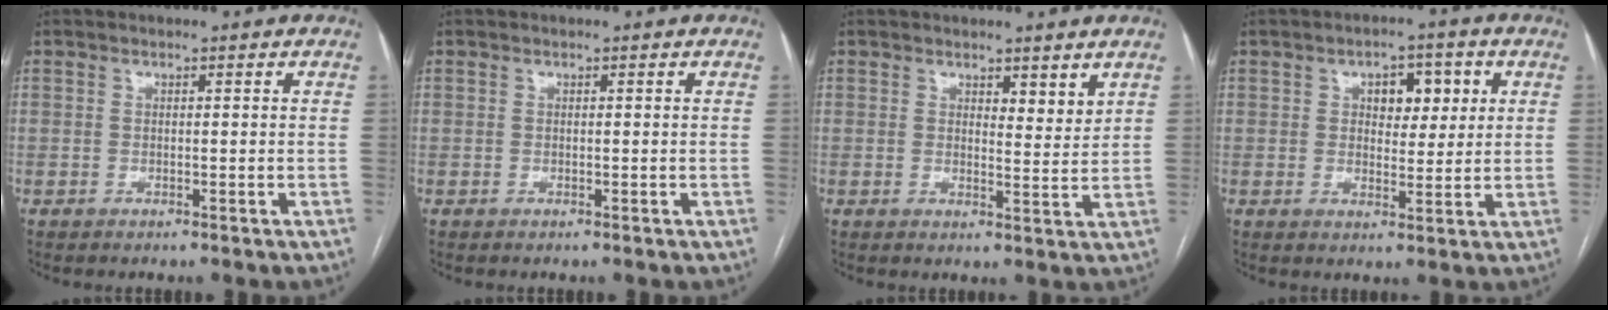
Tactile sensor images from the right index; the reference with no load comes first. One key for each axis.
{"total": 0.0}
{"total": 3.1, "fx": 2.3, "fy": 1.1, "fz": 1.8, "tx": -0.023, "ty": -0.012, "tz": 0.036}
{"total": 5.8, "fx": 2.0, "fy": 3.2, "fz": 4.5, "tx": -0.058, "ty": 0.013, "tz": 0.031}